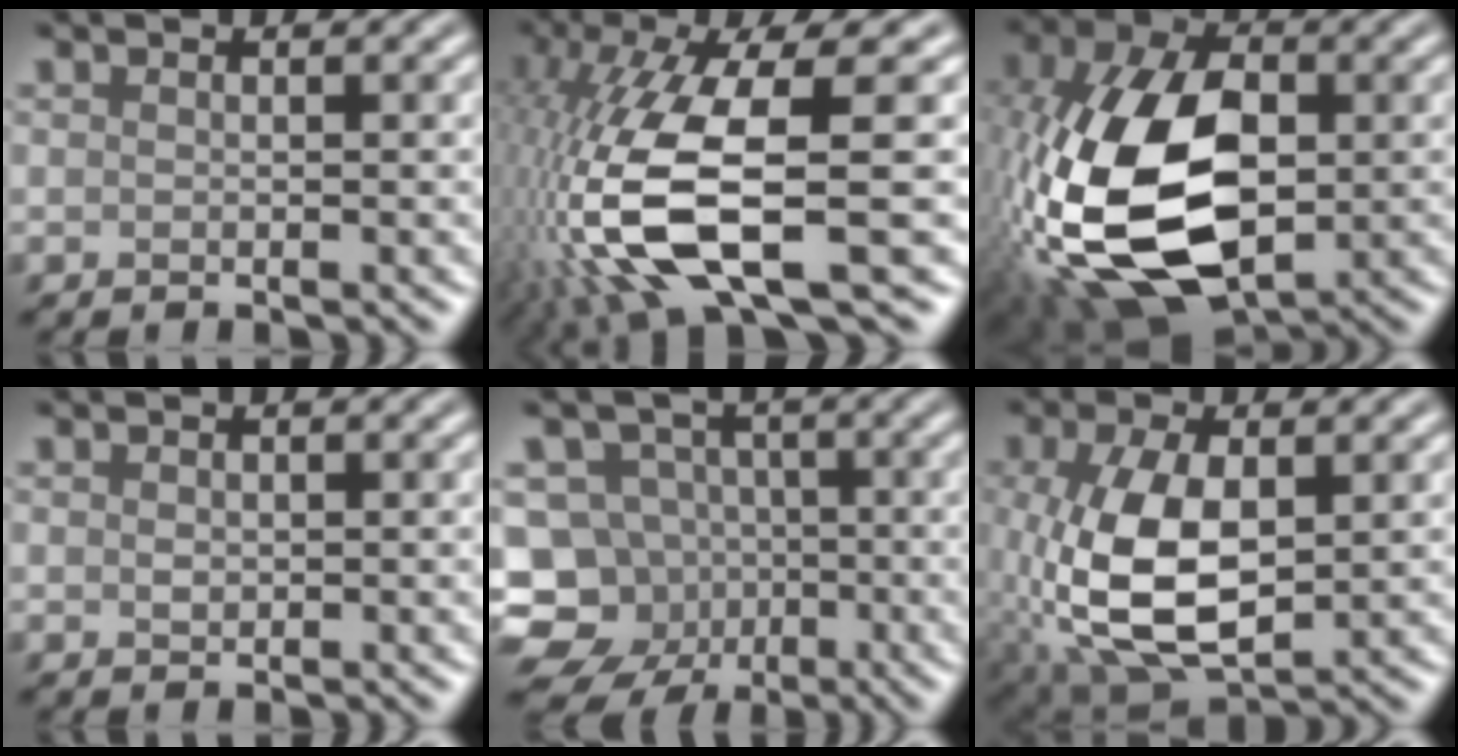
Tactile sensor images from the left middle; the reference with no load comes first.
{"total": 12.6, "force": [-3.5, 3.8, 11.5], "torque": [-0.257, -0.013, -0.061]}
{"total": 15.8, "force": [-2.6, 9.4, 12.5], "torque": [-0.291, -0.017, -0.047]}
{"total": 0.7, "force": [0.0, 0.6, 0.4], "torque": [-0.012, -0.002, 0.002]}
{"total": 11.3, "force": [-4.8, 9.8, 3.0], "torque": [-0.054, -0.007, -0.098]}
{"total": 9.8, "force": [-0.9, 5.3, 8.2], "torque": [-0.189, -0.013, -0.010]}